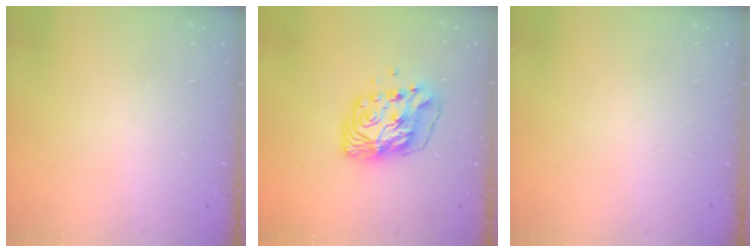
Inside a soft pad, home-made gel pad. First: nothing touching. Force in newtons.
{"total": 10.5, "press": 10.4, "slide": 1.7}
{"total": 0.0}